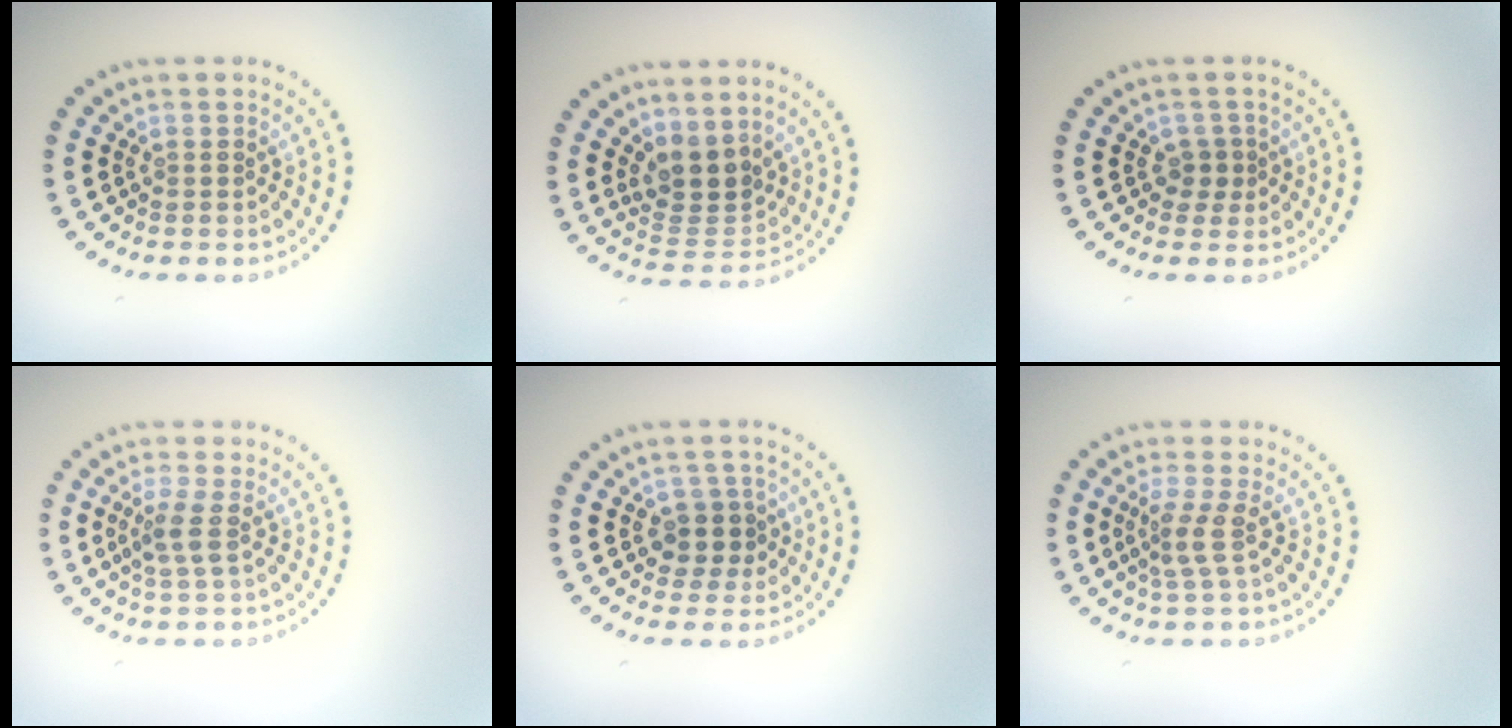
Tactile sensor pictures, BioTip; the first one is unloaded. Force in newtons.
{"total": 3.6, "press": 2.9, "slide": 2.0}
{"total": 1.3, "press": 1.1, "slide": 0.8}
{"total": 2.0, "press": 1.5, "slide": 1.3}
{"total": 2.5, "press": 2.2, "slide": 1.2}
{"total": 2.3, "press": 1.6, "slide": 1.6}